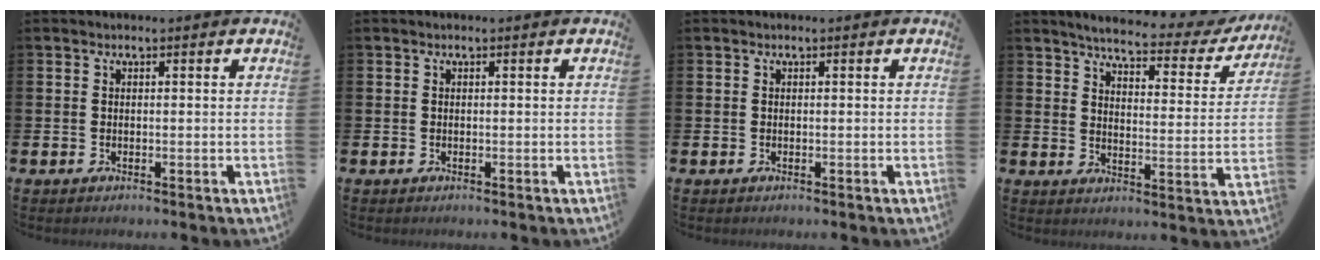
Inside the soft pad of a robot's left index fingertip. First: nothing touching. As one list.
[{"total": 0.0}, {"total": 0.0}, {"total": 4.3, "force": [3.9, 0.8, 1.6], "torque": [-0.048, -0.033, 0.056]}]